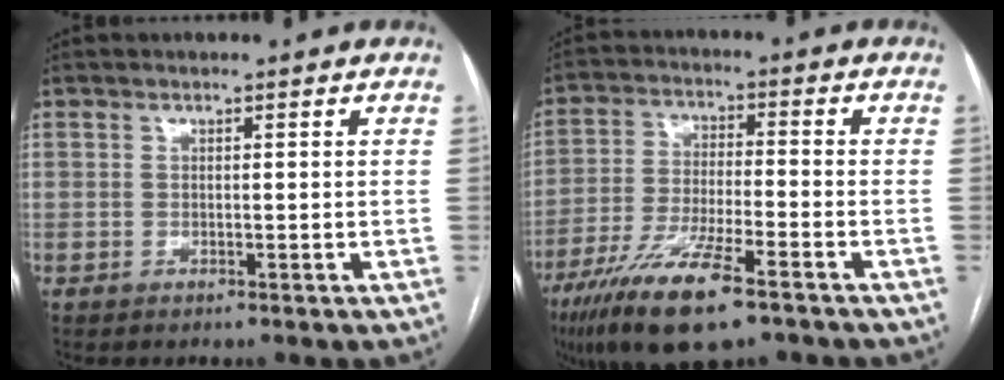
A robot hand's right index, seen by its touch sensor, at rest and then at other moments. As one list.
[{"total": 13.7, "force": [-8.8, 2.0, 10.3], "torque": [-0.204, -0.030, -0.155]}]